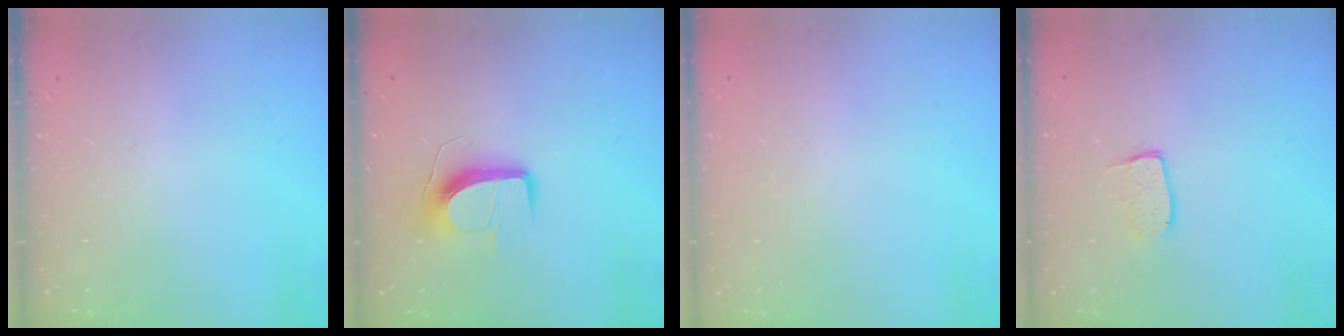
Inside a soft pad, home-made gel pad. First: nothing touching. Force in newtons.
{"total": 10.7, "press": 10.7, "slide": 0.4}
{"total": 0.6, "press": 0.6, "slide": 0.1}
{"total": 6.7, "press": 6.7, "slide": 0.4}